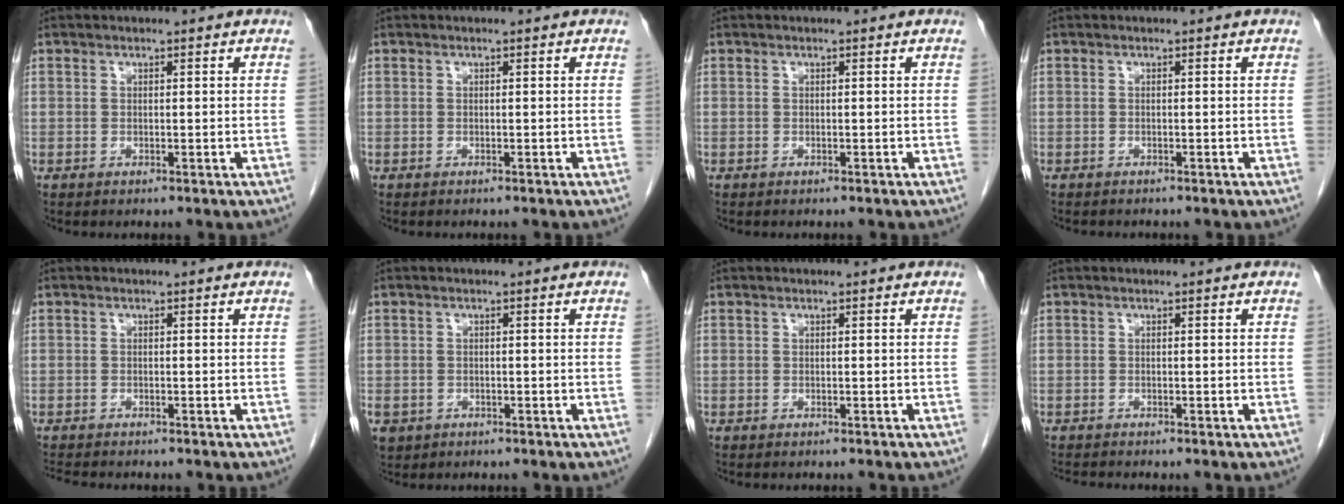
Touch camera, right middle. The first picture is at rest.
{"total": 0.7, "force": [-0.6, 0.1, 0.3], "torque": [-0.005, -0.001, -0.009]}
{"total": 0.6, "force": [-0.6, 0.1, 0.3], "torque": [-0.005, -0.001, -0.008]}
{"total": 1.9, "force": [-1.7, 0.6, 0.6], "torque": [-0.015, -0.004, -0.019]}
{"total": 3.5, "force": [-3.2, 0.6, 1.3], "torque": [-0.021, -0.010, -0.050]}
{"total": 4.9, "force": [-2.5, 3.9, 1.6], "torque": [-0.046, -0.005, -0.035]}
{"total": 1.5, "force": [-1.4, 0.2, 0.7], "torque": [-0.011, -0.001, -0.016]}
{"total": 1.6, "force": [-1.5, -0.1, 0.3], "torque": [-0.008, -0.005, -0.026]}